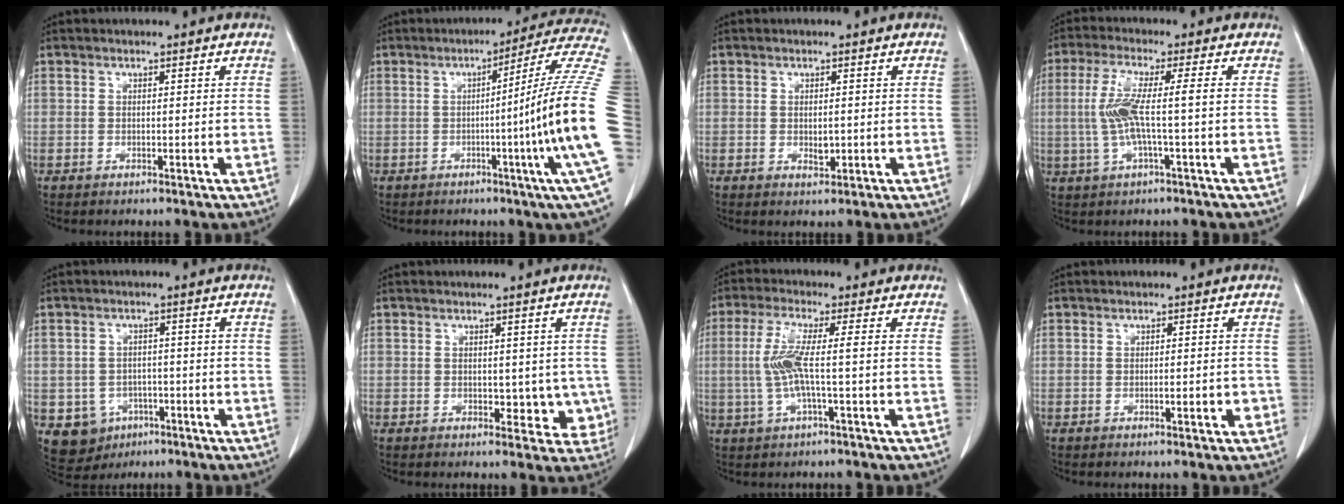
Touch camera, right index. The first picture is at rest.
{"total": 17.3, "force": [-2.9, -3.4, 16.8], "torque": [-0.176, -0.001, -0.054]}
{"total": 1.5, "force": [0.0, 0.8, 1.3], "torque": [-0.018, -0.002, 0.007]}
{"total": 6.9, "force": [-0.2, 0.2, 6.9], "torque": [-0.149, 0.009, -0.005]}
{"total": 6.7, "force": [-2.8, 5.9, 1.5], "torque": [-0.026, 0.006, -0.031]}
{"total": 4.2, "force": [0.1, 3.1, 2.8], "torque": [-0.005, 0.003, 0.009]}
{"total": 6.4, "force": [-0.2, 0.2, 6.3], "torque": [-0.138, 0.008, -0.005]}
{"total": 1.5, "force": [-0.5, 0.4, 1.4], "torque": [-0.018, 0.002, -0.003]}